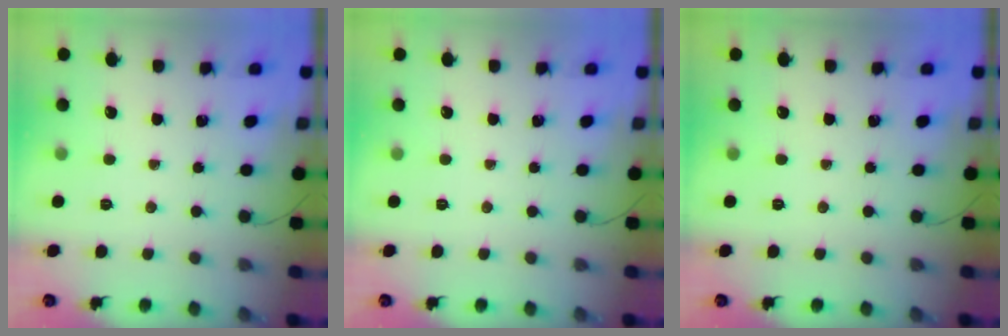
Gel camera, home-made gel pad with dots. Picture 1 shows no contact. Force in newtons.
{"total": 0.0}
{"total": 0.0}